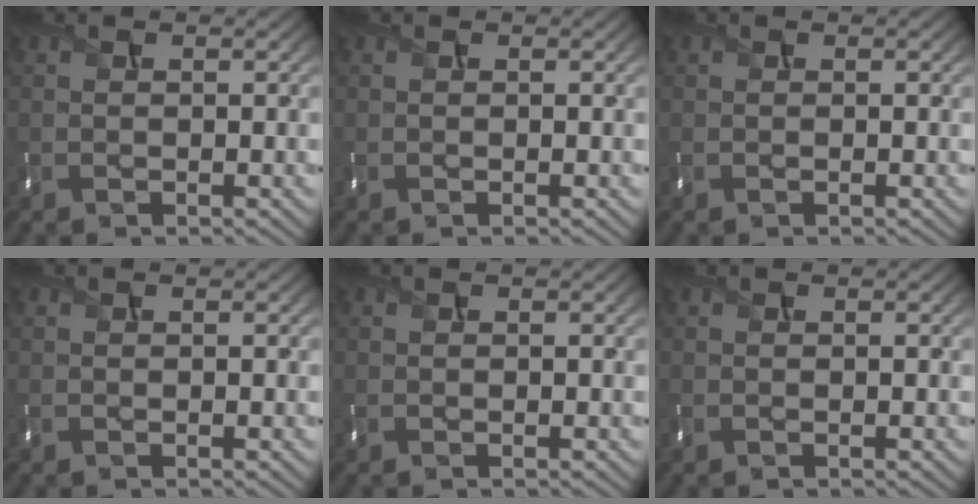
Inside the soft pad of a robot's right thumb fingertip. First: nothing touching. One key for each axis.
{"total": 0.0}
{"total": 0.0}
{"total": 0.0}
{"total": 0.0}
{"total": 0.0}